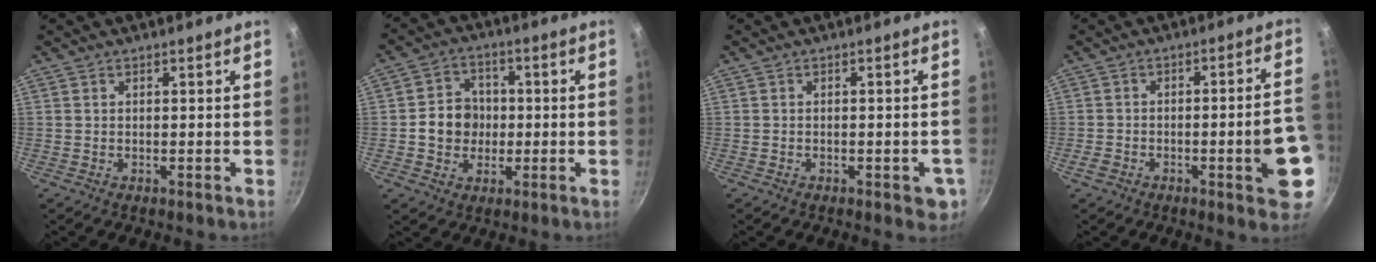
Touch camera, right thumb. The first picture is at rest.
{"total": 8.2, "force": [-0.5, 7.3, 3.6], "torque": [-0.026, 0.011, -0.018]}
{"total": 4.2, "force": [-1.6, 1.9, 3.3], "torque": [-0.025, 0.005, -0.018]}
{"total": 11.8, "force": [-4.1, 3.5, 10.5], "torque": [-0.118, 0.034, -0.055]}